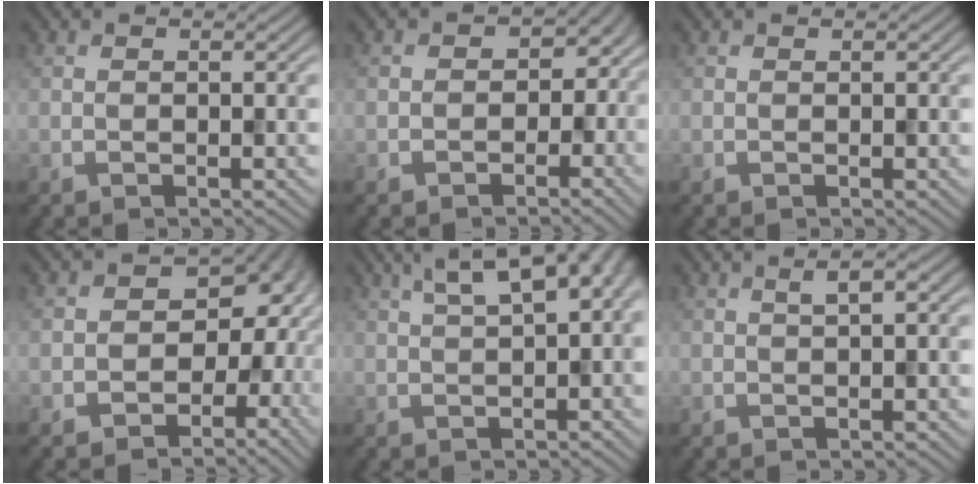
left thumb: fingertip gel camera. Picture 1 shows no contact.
{"total": 4.5, "force": [-1.3, 3.7, 2.1], "torque": [-0.006, -0.004, -0.022]}
{"total": 0.0}
{"total": 10.2, "force": [-1.5, 8.0, 6.2], "torque": [-0.049, -0.019, -0.023]}
{"total": 8.5, "force": [3.4, 3.1, 7.1], "torque": [-0.112, 0.023, 0.055]}
{"total": 1.8, "force": [0.7, 0.2, 1.7], "torque": [-0.032, 0.012, 0.009]}